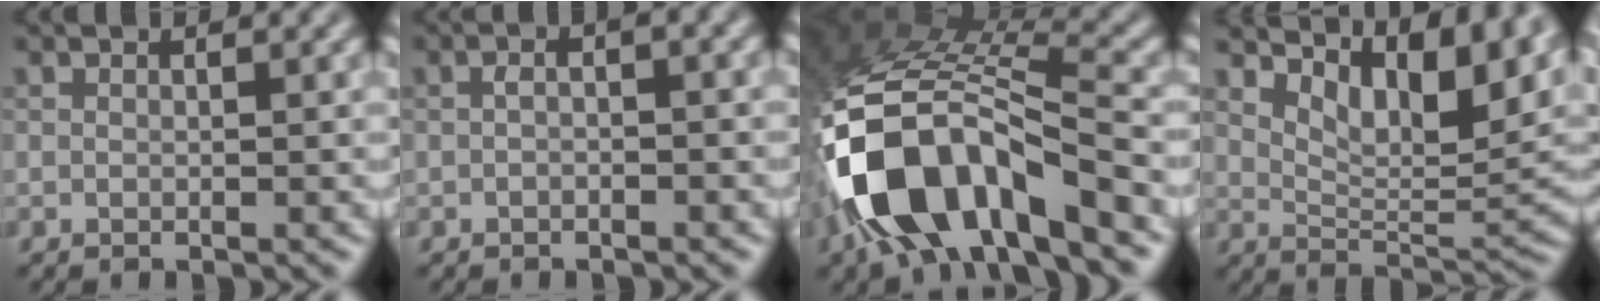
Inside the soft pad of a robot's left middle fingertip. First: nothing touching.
{"total": 1.7, "force": [-0.4, 0.7, 1.5], "torque": [-0.027, 0.002, -0.010]}
{"total": 13.2, "force": [-6.8, 6.0, 9.7], "torque": [-0.185, -0.009, -0.126]}
{"total": 9.0, "force": [5.6, 3.4, 6.2], "torque": [-0.092, 0.000, 0.097]}